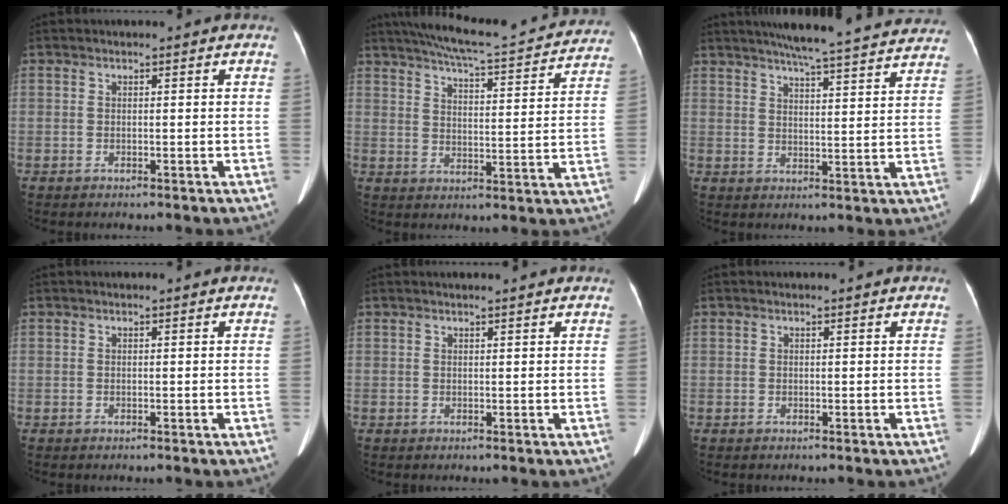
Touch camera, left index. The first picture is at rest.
{"total": 21.6, "force": [19.6, 2.5, 8.6], "torque": [-0.137, -0.008, 0.250]}
{"total": 23.4, "force": [21.3, 1.6, 9.5], "torque": [-0.144, -0.011, 0.263]}
{"total": 0.0}
{"total": 2.9, "force": [2.6, 0.0, 1.3], "torque": [-0.015, 0.015, 0.032]}
{"total": 0.5, "force": [0.5, 0.1, 0.1], "torque": [-0.004, 0.012, 0.007]}